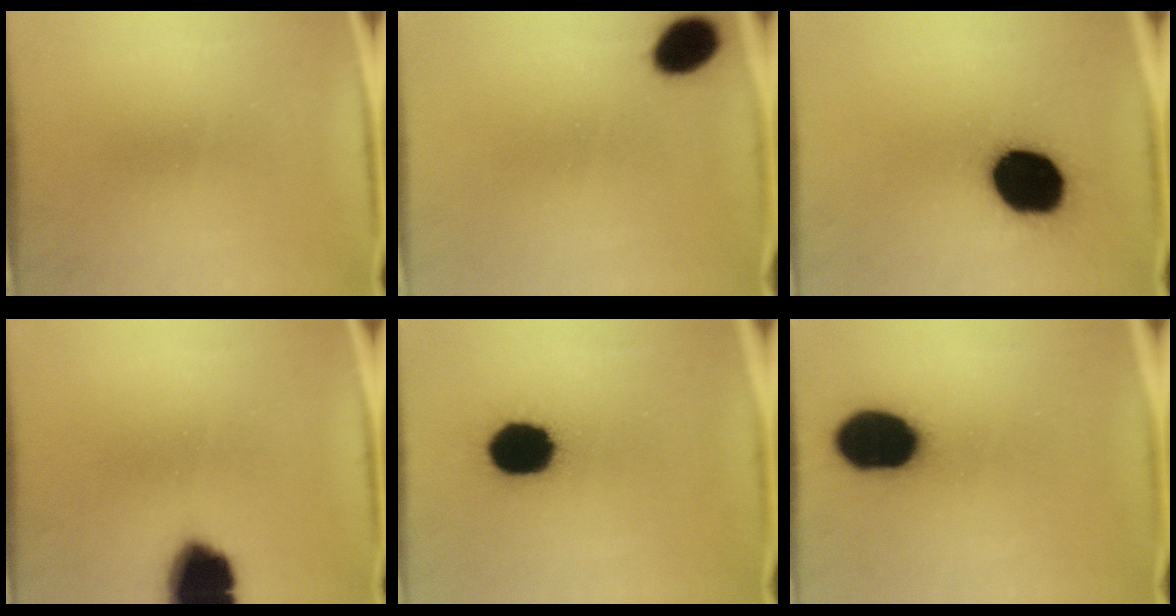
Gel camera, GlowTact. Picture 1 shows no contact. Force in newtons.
{"total": 7.8}
{"total": 19.0}
{"total": 12.6}
{"total": 16.5}
{"total": 19.3}